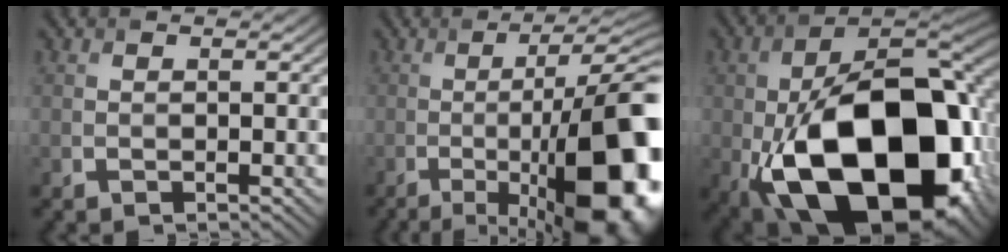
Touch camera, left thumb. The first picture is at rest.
{"total": 19.3, "force": [-5.8, 6.4, 17.2], "torque": [-0.212, -0.013, -0.083]}
{"total": 22.1, "force": [-6.1, 13.0, 16.9], "torque": [-0.317, -0.049, -0.075]}